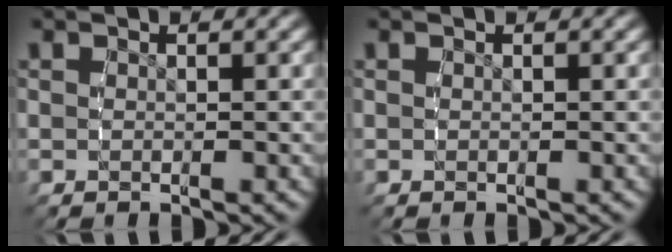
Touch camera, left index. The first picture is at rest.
{"total": 0.0}